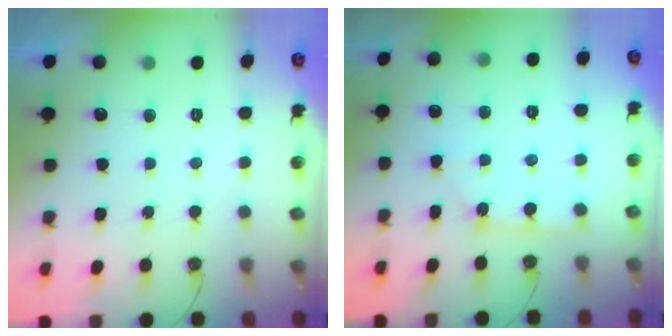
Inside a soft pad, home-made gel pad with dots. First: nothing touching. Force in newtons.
{"total": 3.9, "press": 3.9, "slide": 0.5}